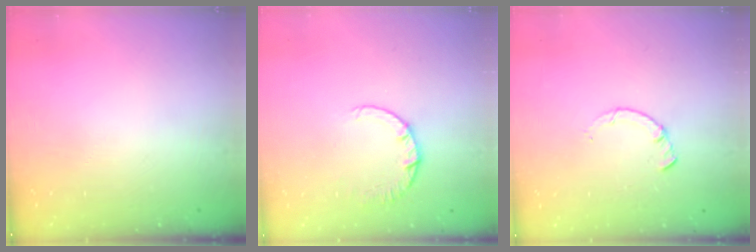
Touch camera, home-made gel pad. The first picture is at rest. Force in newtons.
{"total": 2.4, "press": 2.4, "slide": 0.2}
{"total": 1.4, "press": 1.4, "slide": 0.2}